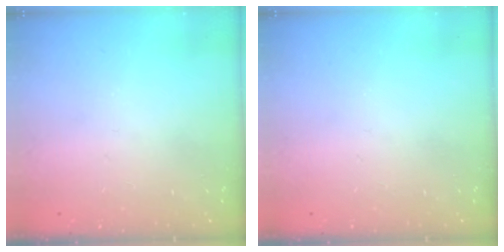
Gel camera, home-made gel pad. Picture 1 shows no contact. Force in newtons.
{"total": 0.0}